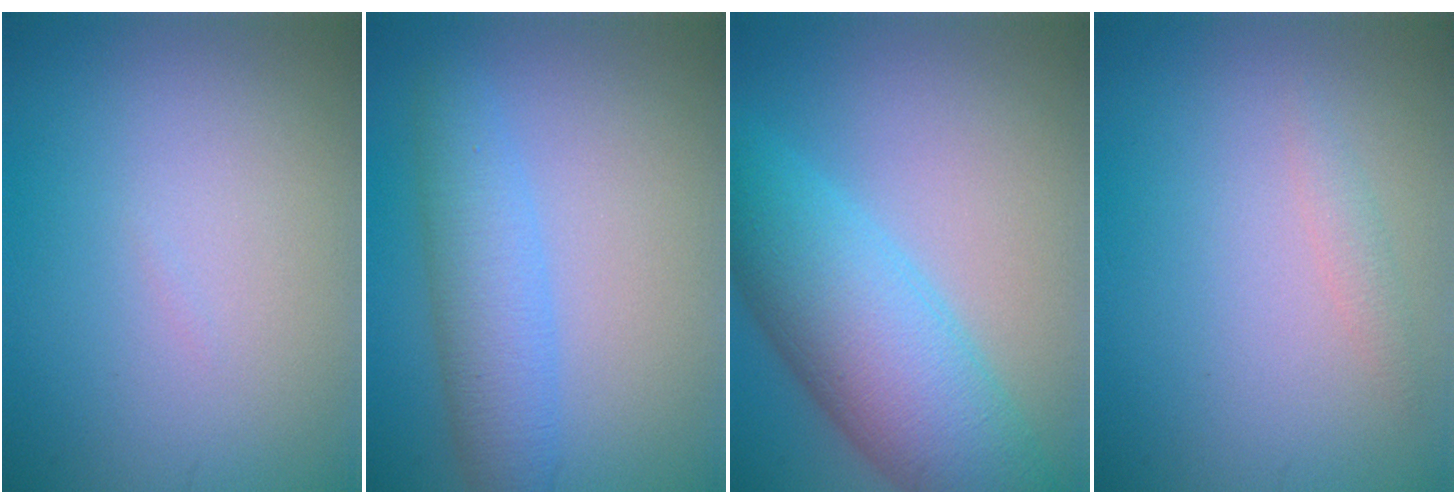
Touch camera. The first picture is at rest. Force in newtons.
{"total": 4.3, "press": 4.3, "slide": 0.1}
{"total": 9.6, "press": 9.6, "slide": 0.3}
{"total": 1.0, "press": 1.0, "slide": 0.0}